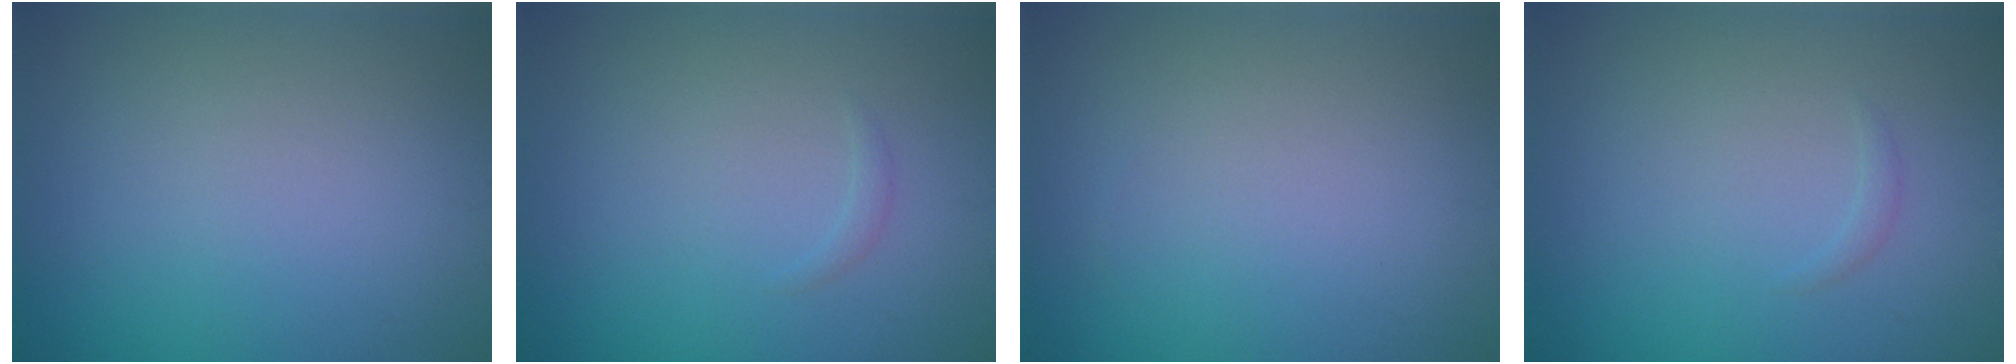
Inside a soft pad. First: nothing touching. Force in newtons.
{"total": 0.6, "press": 0.5, "slide": 0.1}
{"total": 0.0}
{"total": 0.6, "press": 0.5, "slide": 0.1}